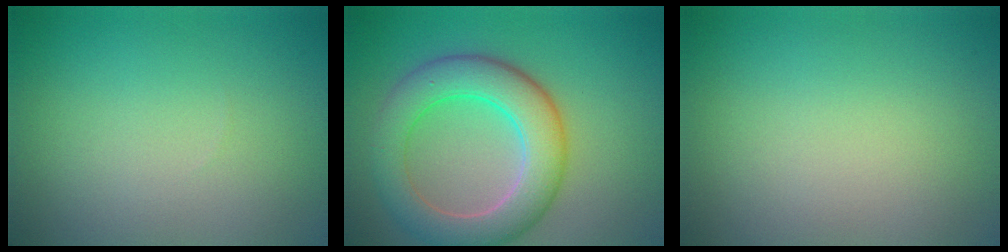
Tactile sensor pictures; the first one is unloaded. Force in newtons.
{"total": 7.1, "press": 7.1, "slide": 0.5}
{"total": 0.0}